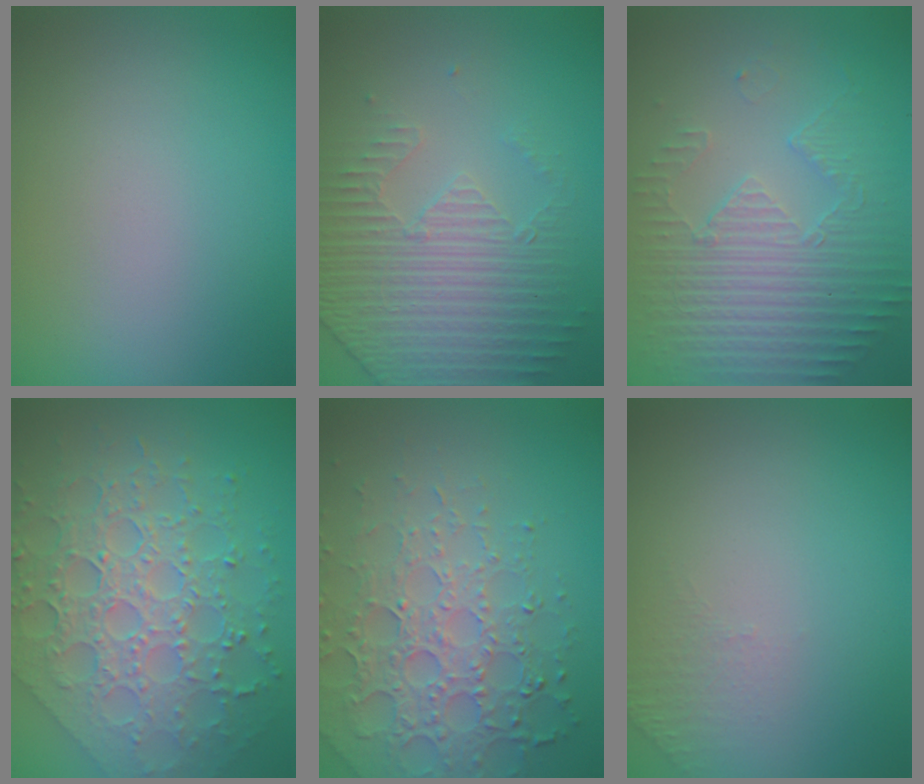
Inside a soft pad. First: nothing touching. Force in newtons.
{"total": 4.4, "press": 3.6, "slide": 2.6}
{"total": 5.6, "press": 3.5, "slide": 4.4}
{"total": 8.4, "press": 6.1, "slide": 5.8}
{"total": 6.7, "press": 4.9, "slide": 4.5}
{"total": 1.0, "press": 0.5, "slide": 0.9}